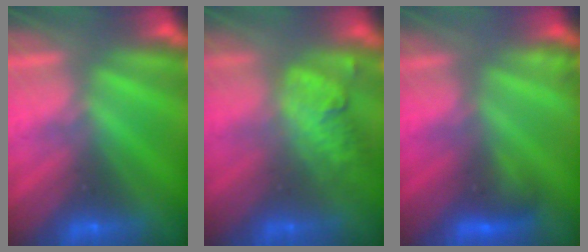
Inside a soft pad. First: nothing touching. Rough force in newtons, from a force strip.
{"total": 2.8}
{"total": 3.4}